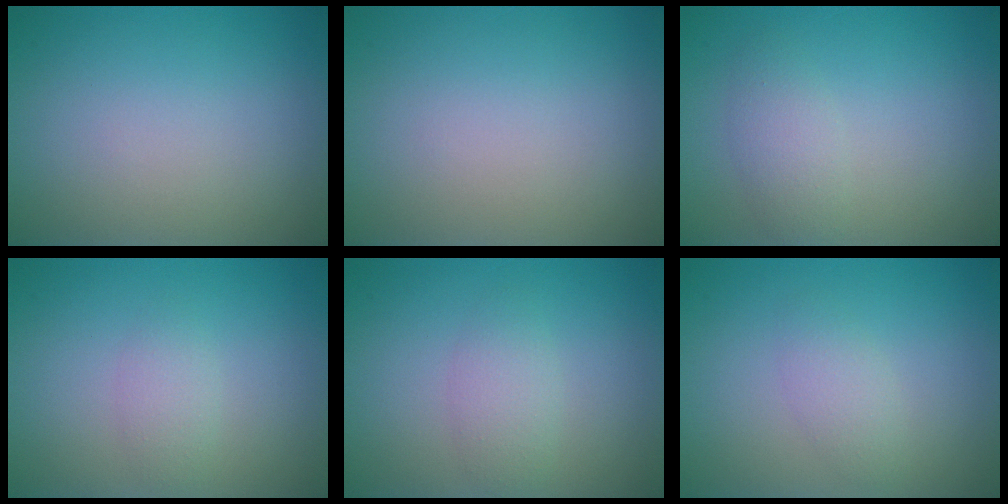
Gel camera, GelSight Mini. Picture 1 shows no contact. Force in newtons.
{"total": 0.0}
{"total": 2.1, "press": 2.1, "slide": 0.1}
{"total": 1.4, "press": 1.4, "slide": 0.0}
{"total": 2.0, "press": 2.0, "slide": 0.1}
{"total": 1.7, "press": 1.7, "slide": 0.1}